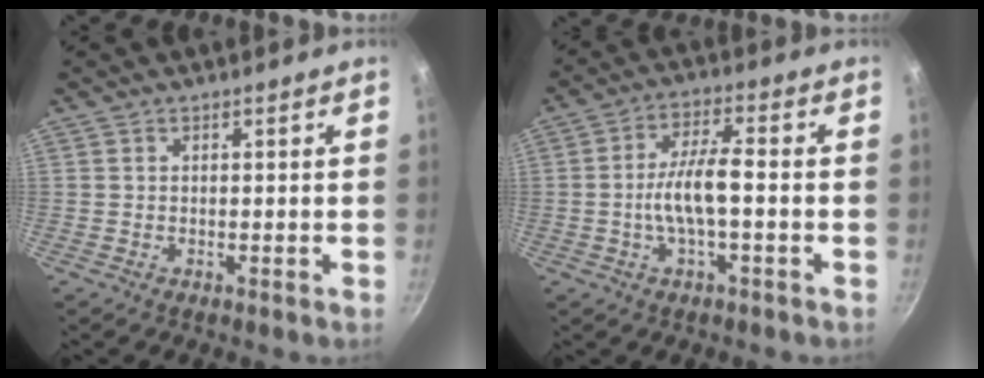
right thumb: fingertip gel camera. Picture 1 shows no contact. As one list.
[{"total": 8.1, "force": [-1.5, 2.4, 7.6], "torque": [-0.145, 0.026, -0.032]}]